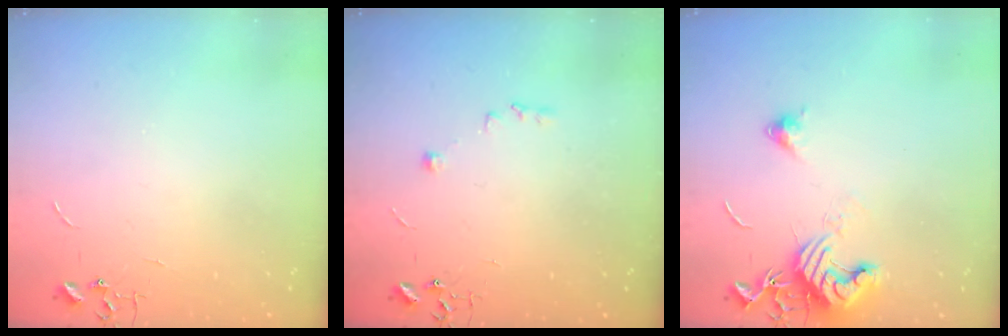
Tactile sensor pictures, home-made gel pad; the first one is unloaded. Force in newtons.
{"total": 6.1, "press": 6.0, "slide": 0.9}
{"total": 12.3, "press": 12.2, "slide": 1.5}